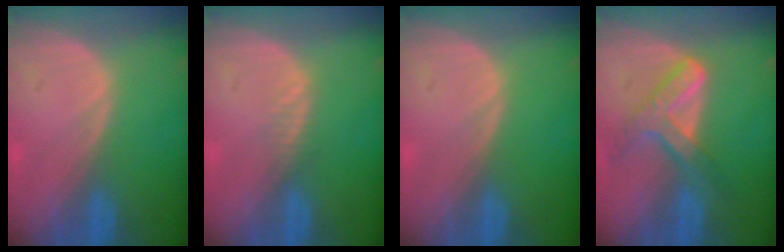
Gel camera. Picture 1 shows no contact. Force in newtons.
{"total": 1.4, "press": 1.3, "slide": 0.2}
{"total": 0.0}
{"total": 7.2, "press": 6.1, "slide": 3.9}